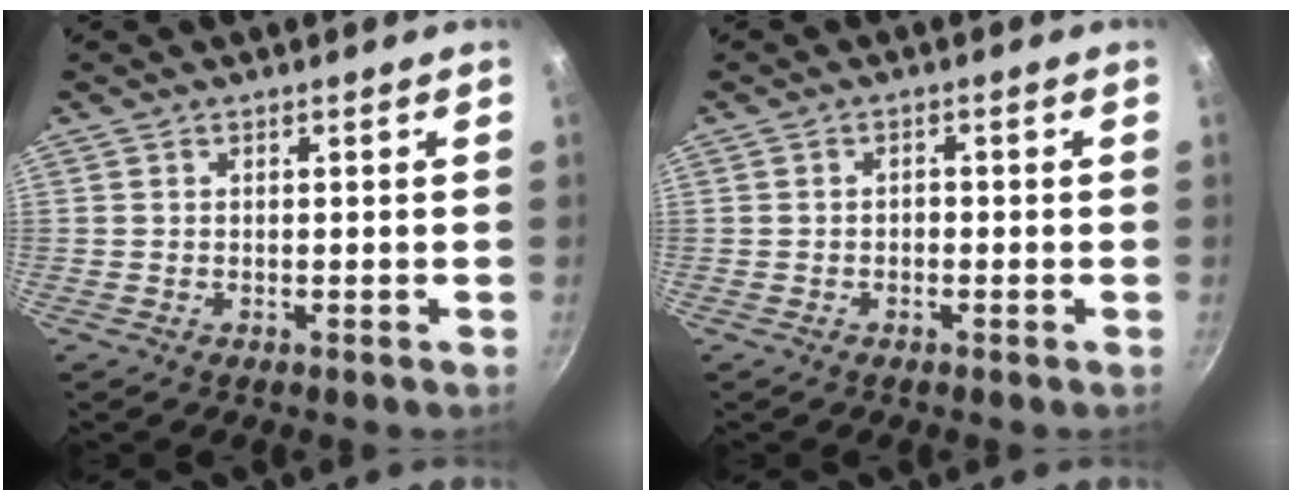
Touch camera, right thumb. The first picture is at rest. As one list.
[{"total": 0.8, "force": [-0.3, 0.6, 0.4], "torque": [0.000, 0.005, -0.007]}]